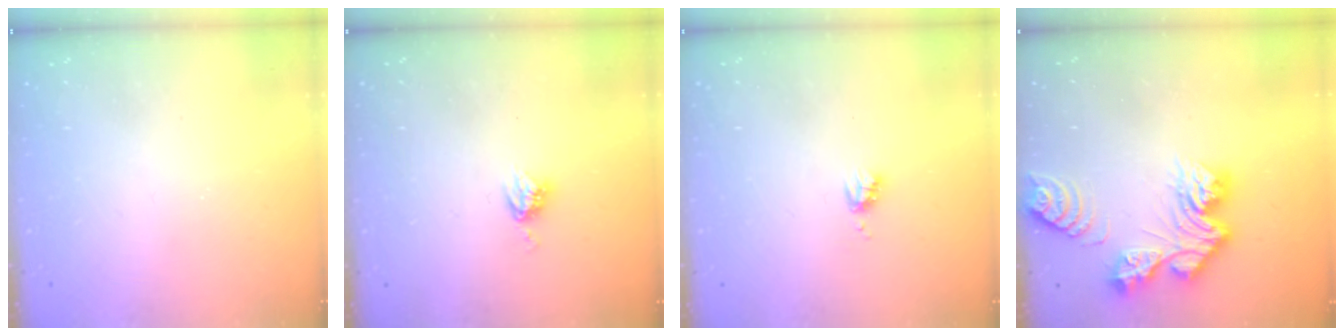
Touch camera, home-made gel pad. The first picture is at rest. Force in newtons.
{"total": 4.4, "press": 4.4, "slide": 0.1}
{"total": 3.7, "press": 3.7, "slide": 0.4}
{"total": 13.6, "press": 13.6, "slide": 1.3}